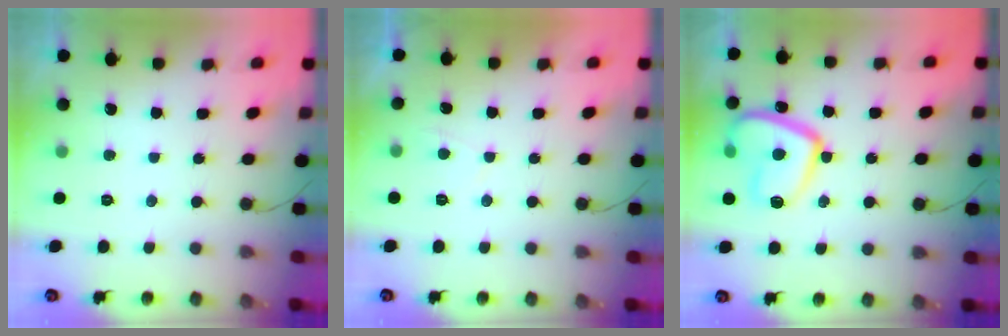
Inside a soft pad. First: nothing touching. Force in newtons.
{"total": 0.9, "press": 0.7, "slide": 0.5}
{"total": 16.9, "press": 16.8, "slide": 1.8}